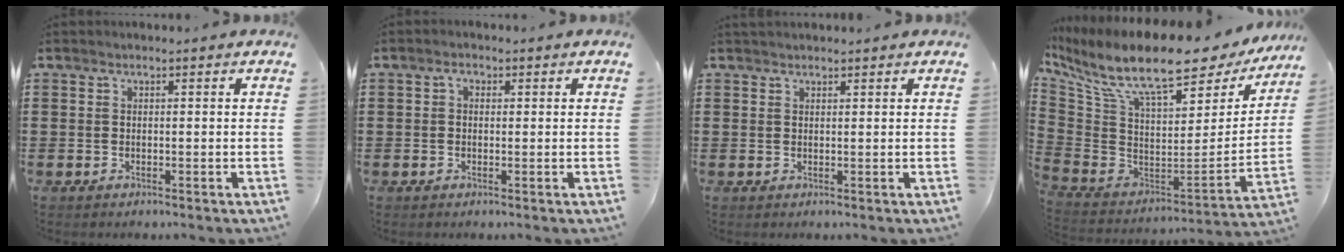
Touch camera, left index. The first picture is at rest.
{"total": 1.4, "force": [0.2, 1.0, 1.0], "torque": [-0.022, 0.008, 0.002]}
{"total": 1.0, "force": [1.0, 0.2, 0.1], "torque": [-0.004, 0.001, 0.019]}
{"total": 13.7, "force": [9.0, 3.7, 9.7], "torque": [-0.204, -0.059, 0.151]}